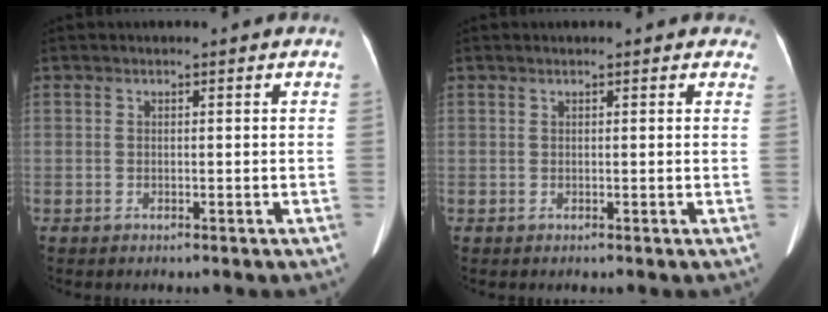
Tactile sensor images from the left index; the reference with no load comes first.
{"total": 2.7, "force": [2.3, 1.1, 1.0], "torque": [0.000, 0.016, 0.014]}